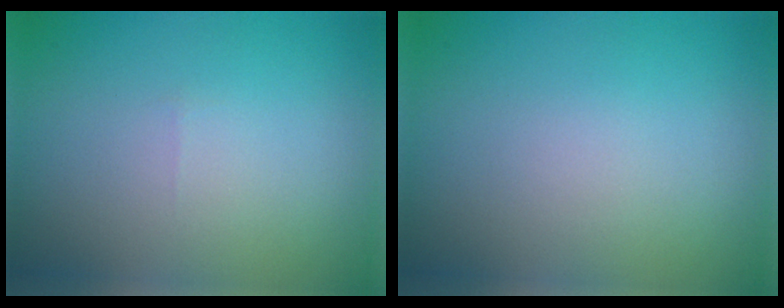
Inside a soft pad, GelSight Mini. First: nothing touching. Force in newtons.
{"total": 0.0}